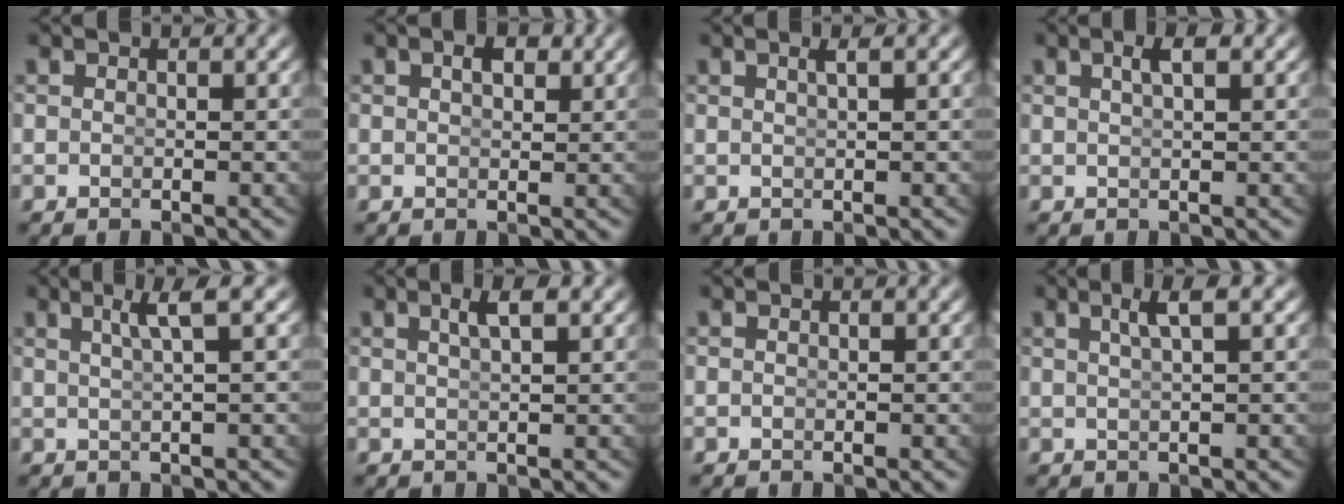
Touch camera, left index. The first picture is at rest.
{"total": 1.6, "force": [0.9, 0.8, 1.0], "torque": [-0.010, 0.004, 0.014]}
{"total": 0.7, "force": [0.2, -0.4, 0.5], "torque": [-0.004, 0.004, 0.003]}
{"total": 1.4, "force": [0.7, 0.0, 1.3], "torque": [-0.018, 0.006, 0.013]}
{"total": 2.4, "force": [1.3, -0.7, 1.9], "torque": [-0.028, 0.011, 0.021]}
{"total": 1.8, "force": [1.1, -0.4, 1.4], "torque": [-0.021, 0.005, 0.021]}
{"total": 0.0}
{"total": 2.1, "force": [1.1, -0.4, 1.8], "torque": [-0.025, 0.011, 0.018]}